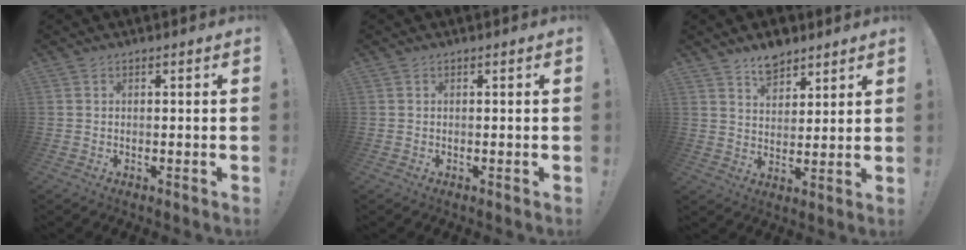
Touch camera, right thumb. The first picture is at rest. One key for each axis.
{"total": 0.0}
{"total": 7.7, "fx": 6.2, "fy": 4.0, "fz": 2.2, "tx": -0.028, "ty": -0.041, "tz": 0.115}